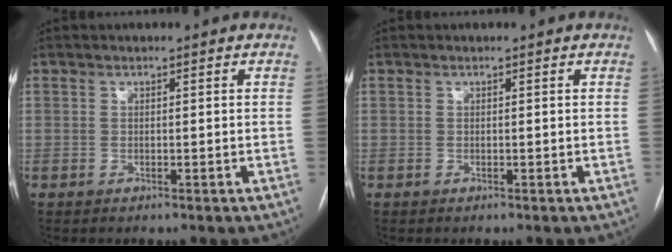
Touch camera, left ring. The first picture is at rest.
{"total": 0.0}